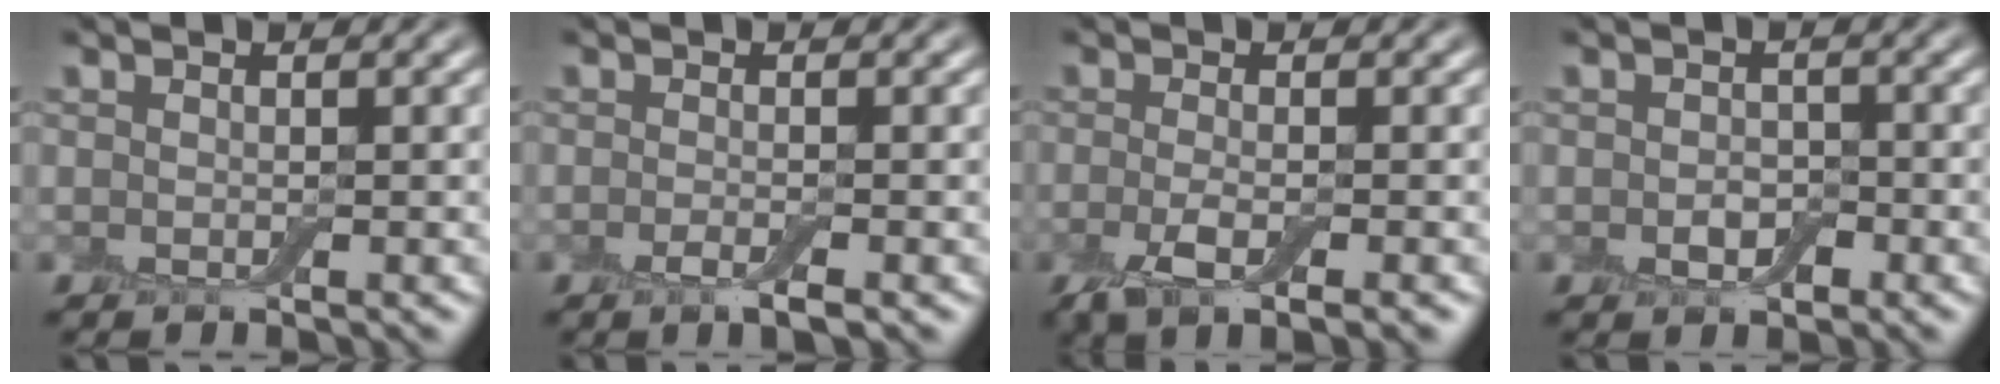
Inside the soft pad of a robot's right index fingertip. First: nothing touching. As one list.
[{"total": 1.7, "force": [-0.8, 0.3, 1.5], "torque": [-0.023, -0.002, -0.018]}, {"total": 3.6, "force": [-1.4, 1.2, 3.1], "torque": [-0.064, -0.009, -0.029]}, {"total": 1.9, "force": [-0.5, 1.3, 1.2], "torque": [-0.022, -0.001, -0.013]}]